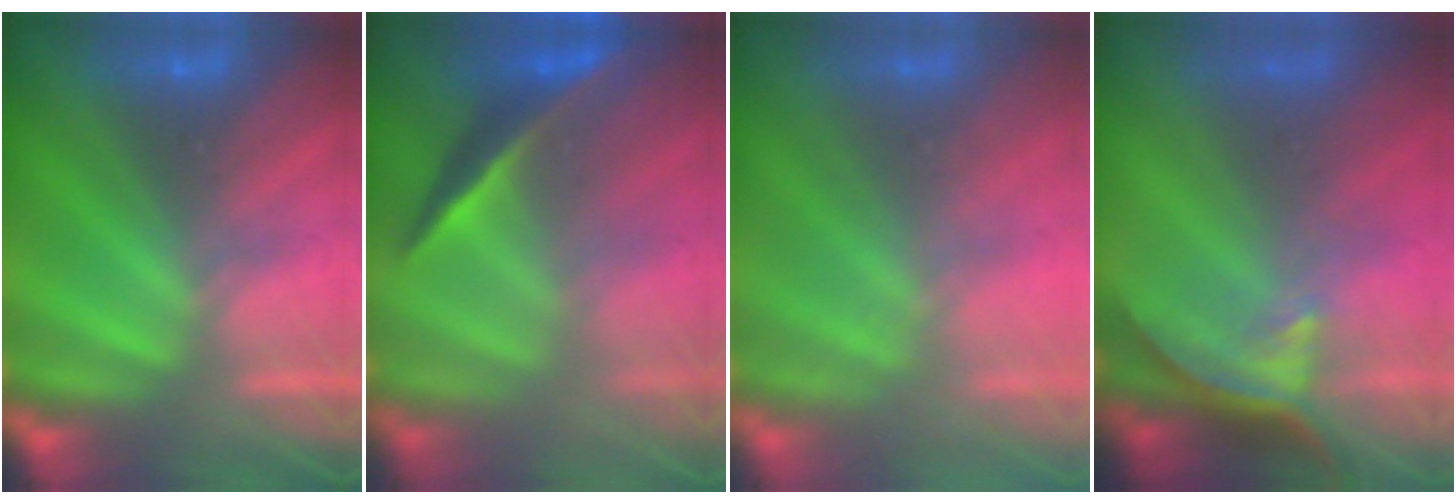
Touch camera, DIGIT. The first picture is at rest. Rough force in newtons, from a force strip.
{"total": 1.9}
{"total": 1.7}
{"total": 7.7}